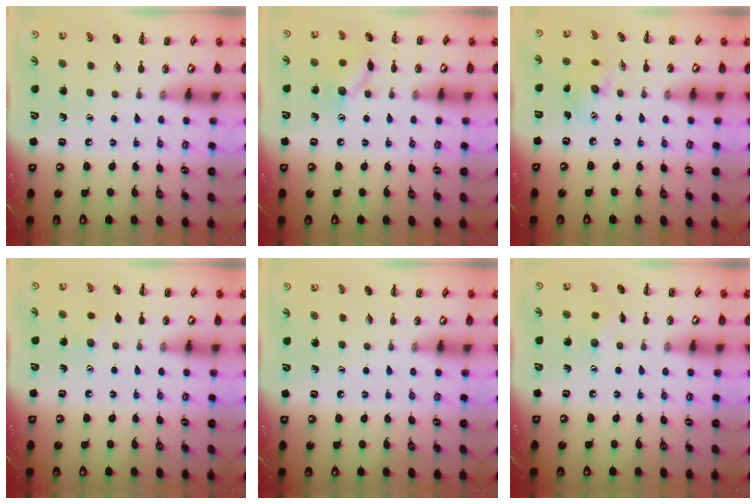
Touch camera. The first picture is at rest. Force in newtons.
{"total": 9.0, "press": 9.0, "slide": 0.9}
{"total": 7.2, "press": 7.2, "slide": 0.6}
{"total": 2.9, "press": 2.8, "slide": 0.7}
{"total": 0.0}
{"total": 4.6, "press": 4.5, "slide": 1.1}